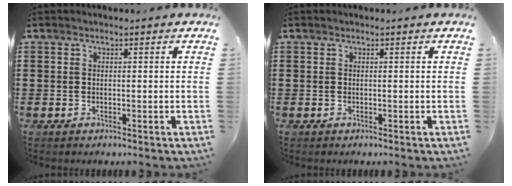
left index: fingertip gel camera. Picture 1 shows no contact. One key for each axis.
{"total": 0.0}